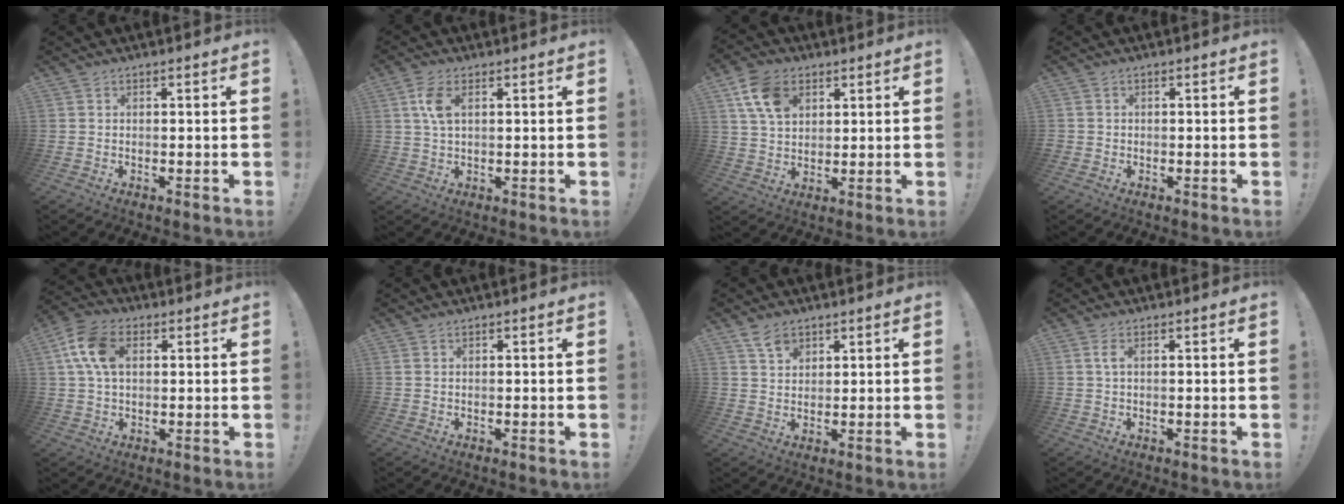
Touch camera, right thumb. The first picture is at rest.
{"total": 6.2, "force": [1.9, 3.0, 5.1], "torque": [-0.111, 0.000, 0.031]}
{"total": 11.5, "force": [5.2, 7.8, 6.7], "torque": [-0.120, -0.006, 0.101]}
{"total": 1.0, "force": [-0.2, 1.0, 0.2], "torque": [-0.007, 0.005, -0.002]}
{"total": 12.3, "force": [3.2, 8.0, 8.7], "torque": [-0.173, 0.011, 0.063]}
{"total": 0.9, "force": [0.5, 0.3, 0.6], "torque": [-0.018, 0.004, 0.011]}
{"total": 4.9, "force": [3.3, 2.9, 2.2], "torque": [-0.026, -0.015, 0.059]}
{"total": 2.2, "force": [0.7, 0.5, 2.1], "torque": [-0.040, 0.002, 0.011]}